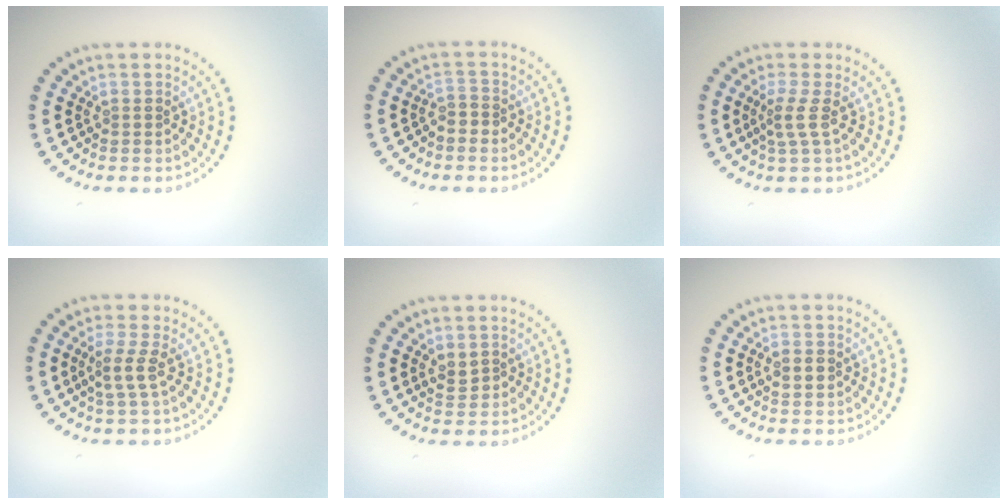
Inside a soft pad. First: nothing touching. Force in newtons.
{"total": 1.5, "press": 1.3, "slide": 0.8}
{"total": 1.9, "press": 1.4, "slide": 1.3}
{"total": 2.1, "press": 1.6, "slide": 1.4}
{"total": 1.6, "press": 1.5, "slide": 0.7}
{"total": 1.3, "press": 1.3, "slide": 0.0}